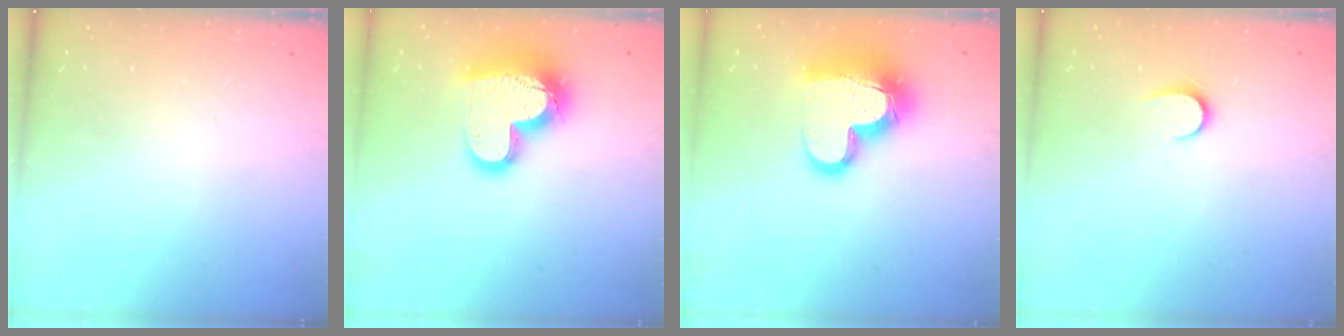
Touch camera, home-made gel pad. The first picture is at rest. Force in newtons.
{"total": 17.9, "press": 17.8, "slide": 1.4}
{"total": 19.4, "press": 19.3, "slide": 1.7}
{"total": 6.3, "press": 6.3, "slide": 0.5}